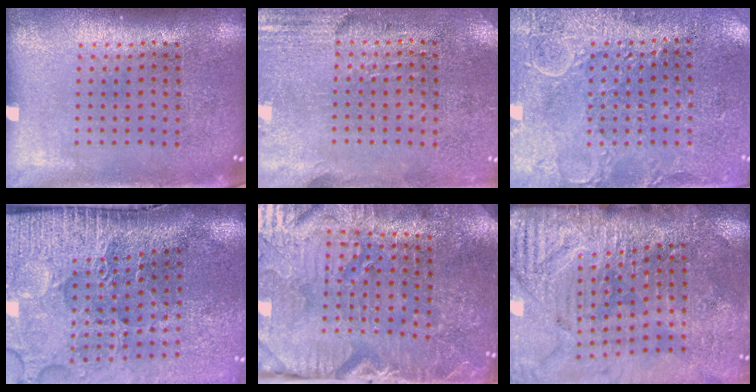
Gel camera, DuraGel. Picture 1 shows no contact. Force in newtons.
{"total": 2.8, "press": 2.4, "slide": 1.4}
{"total": 2.8, "press": 2.5, "slide": 1.2}
{"total": 4.5, "press": 3.7, "slide": 2.5}
{"total": 3.9, "press": 3.8, "slide": 0.5}
{"total": 3.6, "press": 3.4, "slide": 1.2}